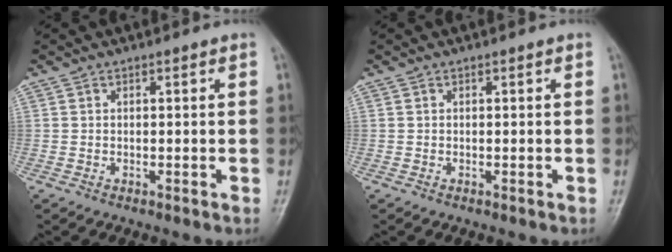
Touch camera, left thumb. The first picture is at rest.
{"total": 0.0}